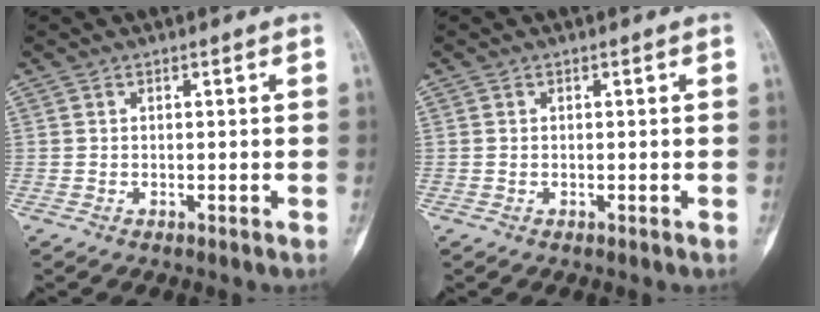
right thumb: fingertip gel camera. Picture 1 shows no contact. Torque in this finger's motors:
{"motor_torque": [-0.38, 0.14, 0.03, -0.19, -0.07]}